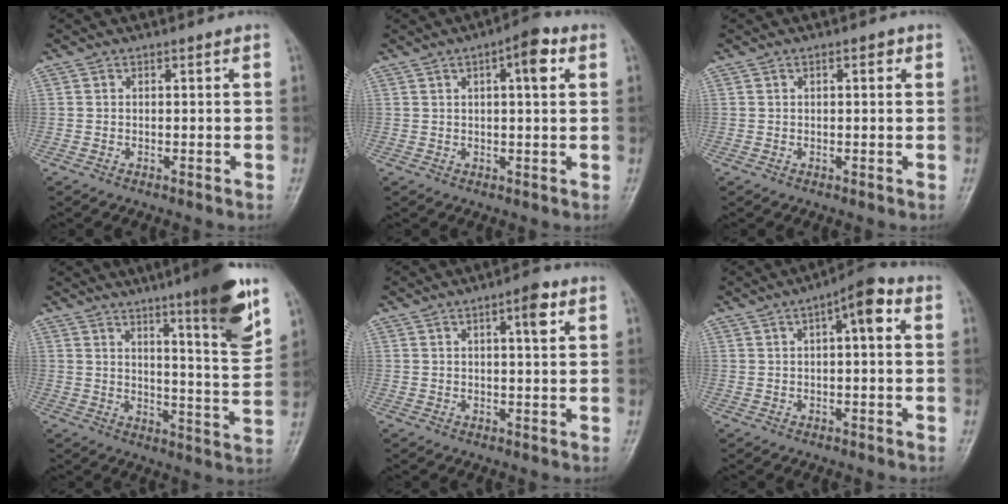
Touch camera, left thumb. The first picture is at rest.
{"total": 6.1, "force": [2.3, 1.9, 5.4], "torque": [-0.069, 0.007, 0.026]}
{"total": 1.4, "force": [0.6, 0.6, 1.2], "torque": [-0.013, 0.002, 0.005]}
{"total": 14.6, "force": [8.6, 1.5, 11.7], "torque": [-0.151, -0.054, 0.127]}
{"total": 4.7, "force": [2.0, 1.2, 4.0], "torque": [-0.055, -0.002, 0.028]}
{"total": 6.9, "force": [2.0, 2.3, 6.2], "torque": [-0.085, 0.018, 0.021]}